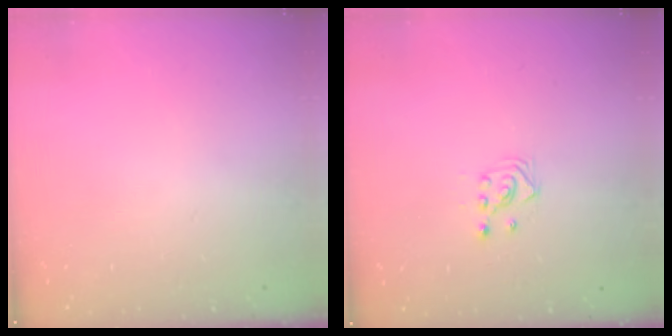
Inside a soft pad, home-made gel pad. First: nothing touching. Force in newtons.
{"total": 2.9, "press": 2.9, "slide": 0.3}